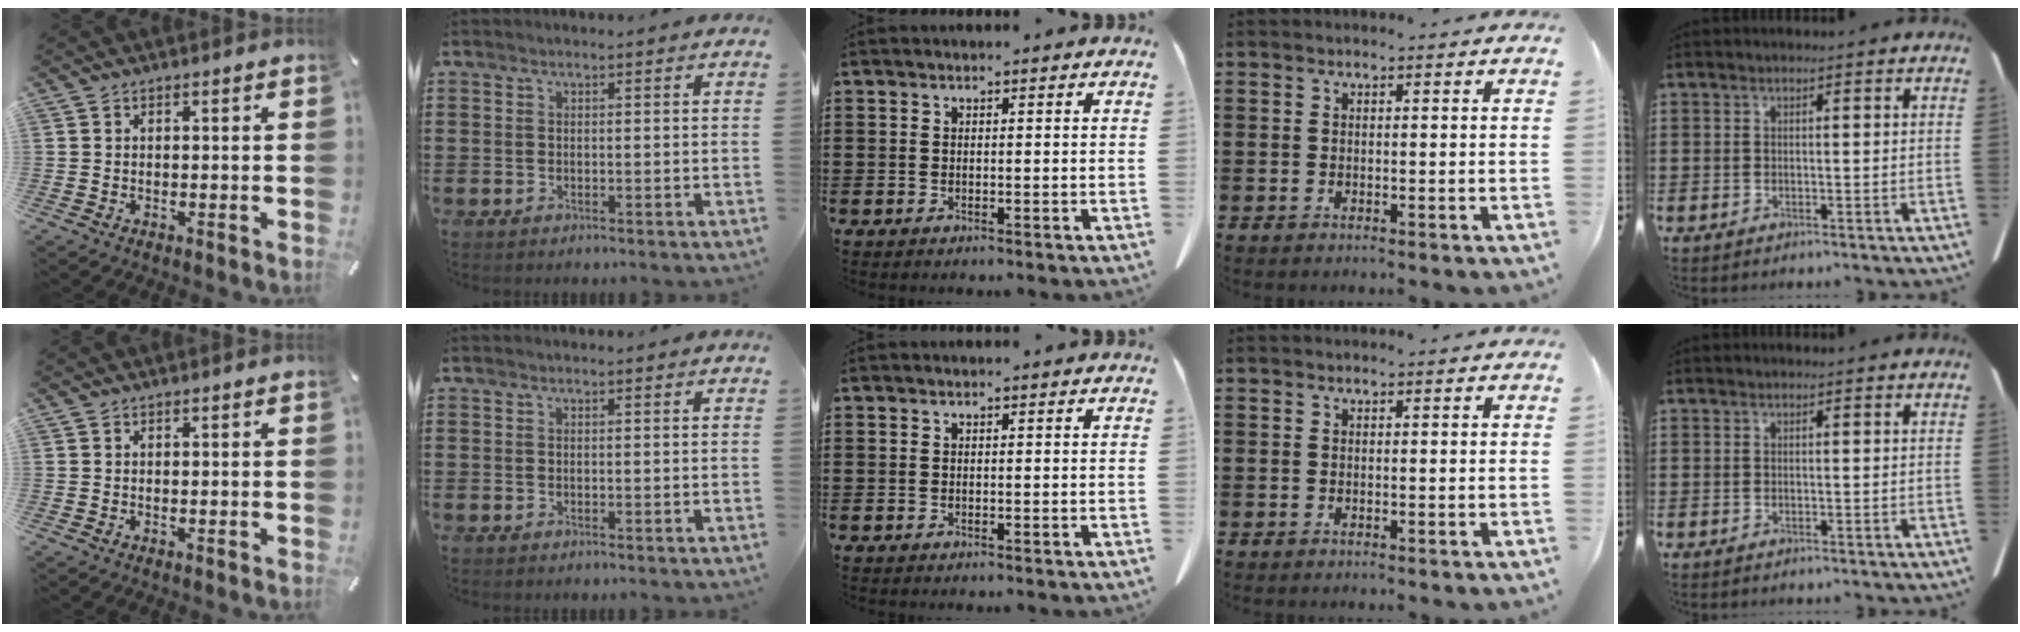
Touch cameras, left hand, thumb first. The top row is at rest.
{}